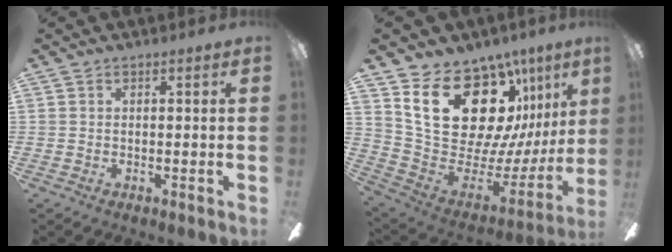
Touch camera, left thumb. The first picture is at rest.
{"total": 26.3, "force": [14.3, 15.0, 16.2], "torque": [-0.267, -0.089, 0.290]}